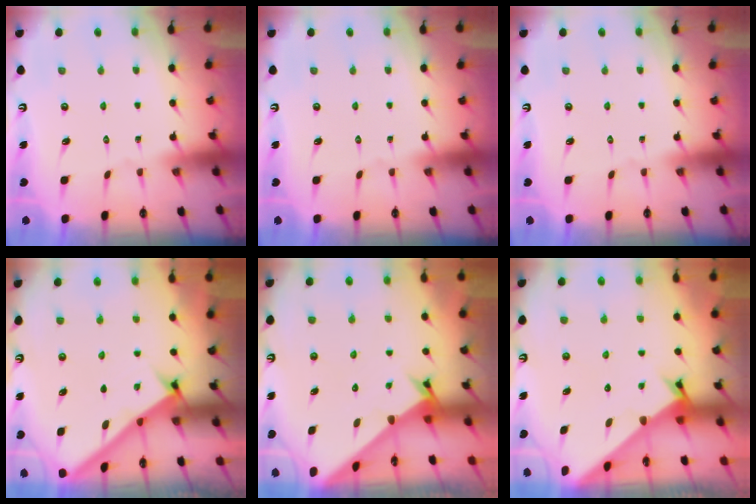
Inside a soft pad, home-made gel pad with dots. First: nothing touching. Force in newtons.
{"total": 0.0}
{"total": 0.0}
{"total": 2.5, "press": 2.5, "slide": 0.3}
{"total": 2.8, "press": 2.7, "slide": 0.3}
{"total": 2.2, "press": 2.2, "slide": 0.1}